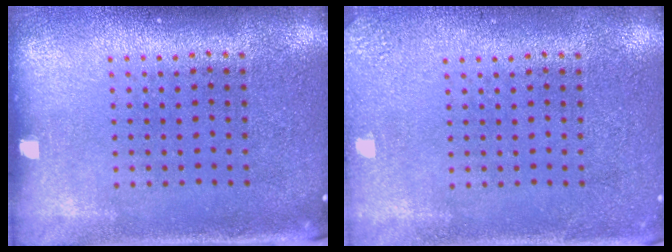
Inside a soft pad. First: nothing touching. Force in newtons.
{"total": 1.9, "press": 1.9, "slide": 0.2}